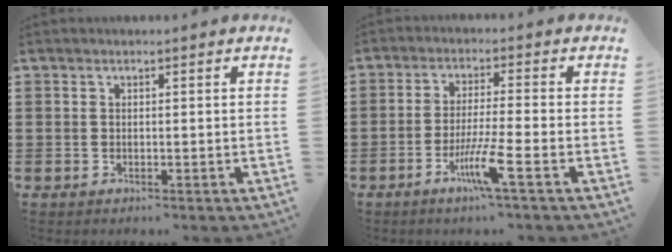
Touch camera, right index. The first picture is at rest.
{"total": 6.7, "force": [-3.3, -0.1, 5.8], "torque": [-0.114, -0.014, -0.062]}